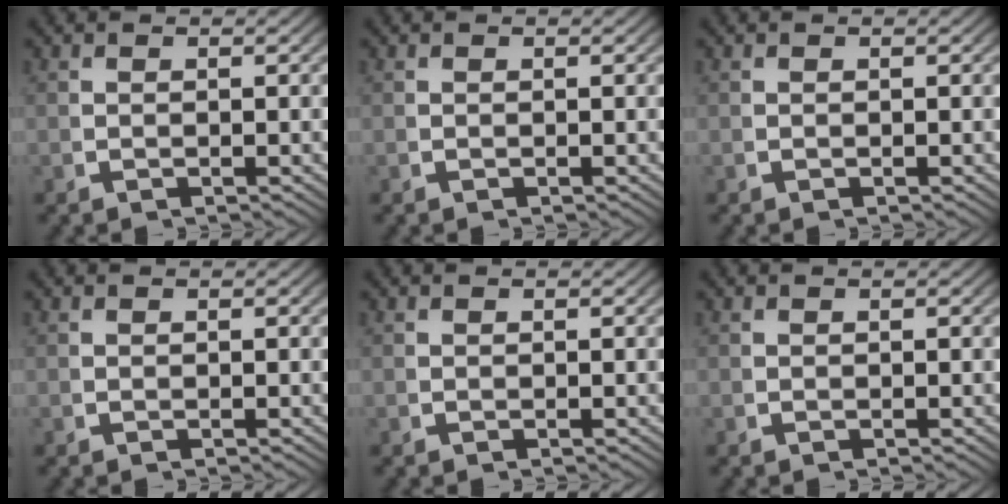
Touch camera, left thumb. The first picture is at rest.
{"total": 0.0}
{"total": 0.0}
{"total": 0.0}
{"total": 0.0}
{"total": 0.0}